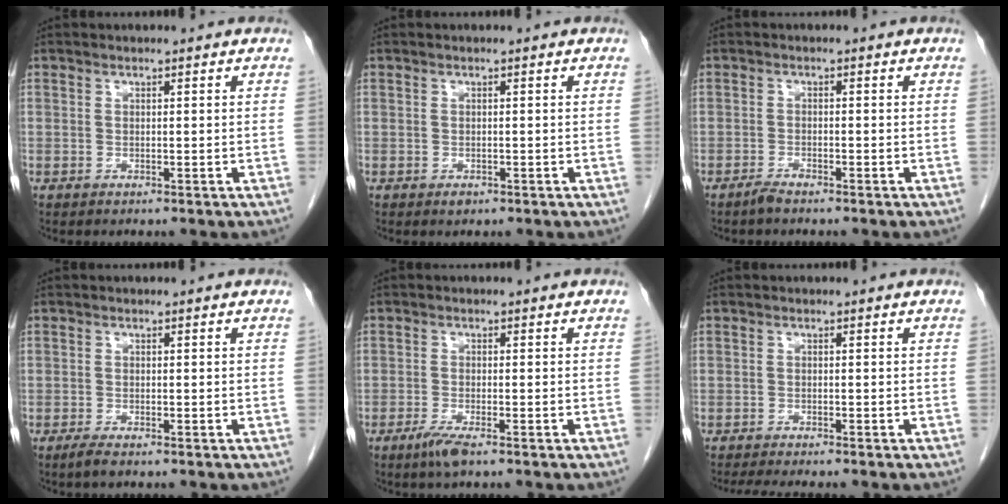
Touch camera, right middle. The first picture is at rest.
{"total": 0.8, "force": [-0.5, 0.4, 0.4], "torque": [-0.005, 0.000, -0.005]}
{"total": 1.5, "force": [-1.4, 0.0, 0.6], "torque": [-0.017, -0.002, -0.027]}
{"total": 1.6, "force": [-1.2, 0.3, 1.0], "torque": [-0.030, -0.005, -0.023]}
{"total": 3.0, "force": [-2.0, 0.2, 2.2], "torque": [-0.048, -0.007, -0.039]}
{"total": 4.9, "force": [-4.2, 0.2, 2.4], "torque": [-0.031, -0.011, -0.066]}